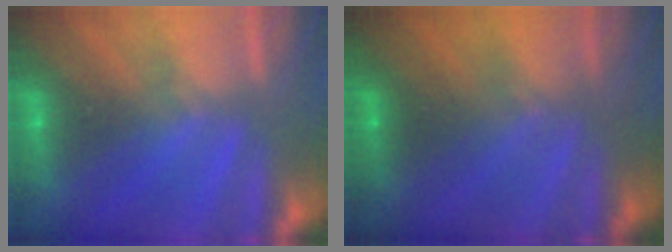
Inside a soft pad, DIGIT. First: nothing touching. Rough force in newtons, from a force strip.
{"total": 1.7}